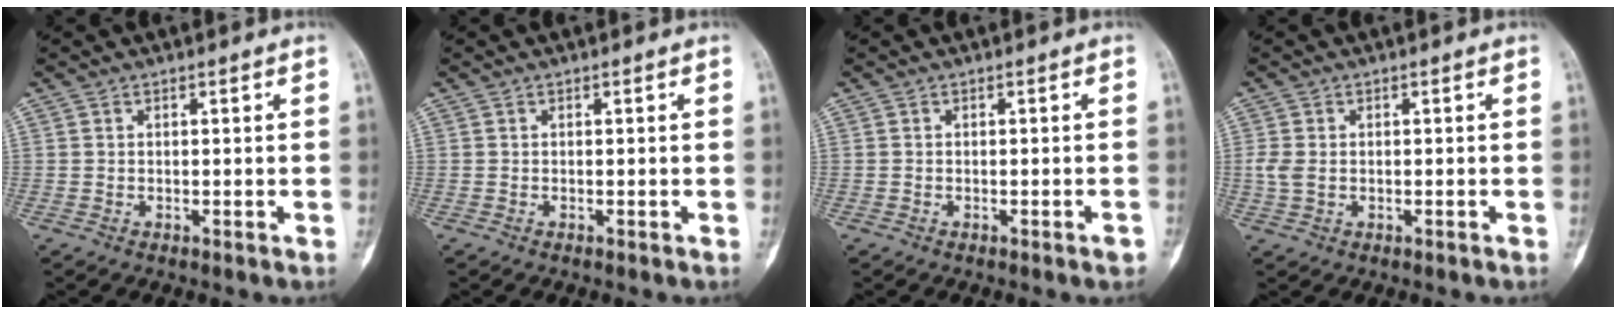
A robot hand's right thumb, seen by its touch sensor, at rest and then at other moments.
{"total": 0.0}
{"total": 1.2, "force": [-0.7, 0.2, 0.9], "torque": [-0.011, 0.004, -0.010]}
{"total": 2.9, "force": [-0.3, 2.0, 2.1], "torque": [-0.055, 0.005, -0.007]}